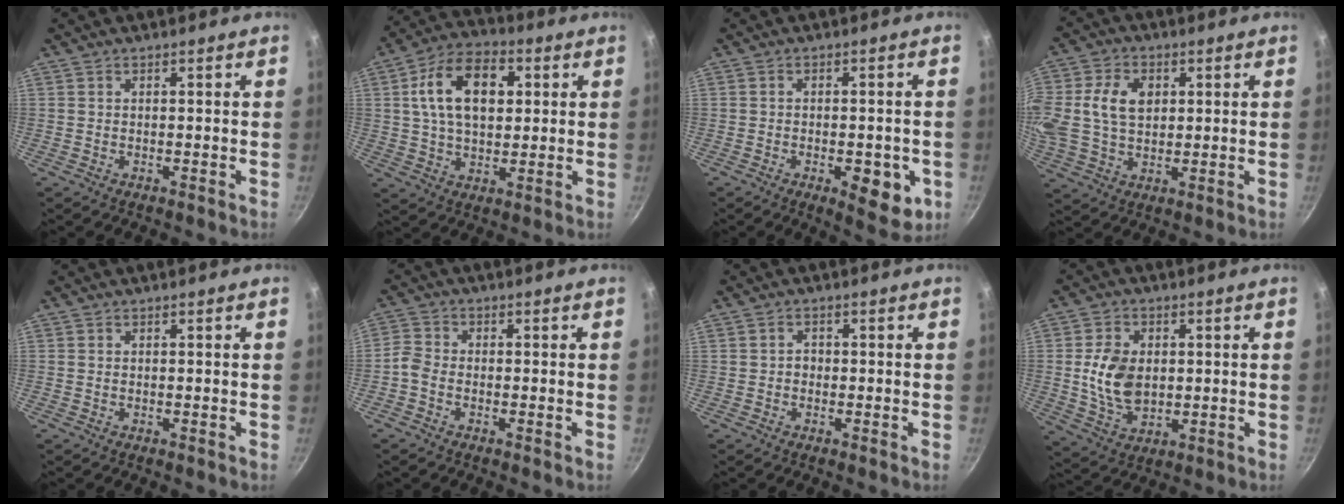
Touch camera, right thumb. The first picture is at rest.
{"total": 15.0, "force": [3.5, 9.4, 11.1], "torque": [-0.169, 0.011, 0.049]}
{"total": 9.0, "force": [-3.0, 4.1, 7.5], "torque": [-0.067, 0.003, -0.033]}
{"total": 14.9, "force": [2.6, 10.8, 9.9], "torque": [-0.212, 0.023, 0.047]}
{"total": 0.0}
{"total": 3.0, "force": [-1.7, 2.0, 1.5], "torque": [-0.039, 0.017, -0.046]}
{"total": 1.3, "force": [-0.4, 1.1, 0.6], "torque": [-0.005, 0.007, -0.008]}
{"total": 10.2, "force": [0.5, 7.1, 7.3], "torque": [-0.121, -0.007, 0.014]}